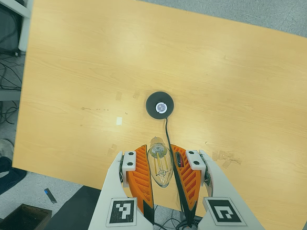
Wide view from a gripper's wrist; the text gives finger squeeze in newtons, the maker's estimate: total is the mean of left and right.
{"total": 9.4, "left": 8.8, "right": 10.1}